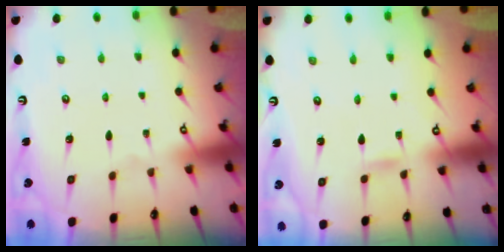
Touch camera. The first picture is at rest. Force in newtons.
{"total": 2.1, "press": 2.1, "slide": 0.2}